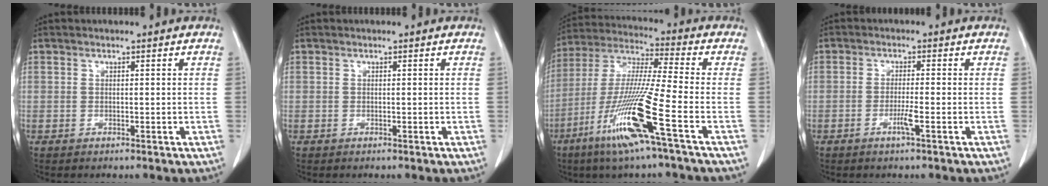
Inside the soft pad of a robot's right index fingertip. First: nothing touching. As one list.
[{"total": 0.0}, {"total": 15.6, "force": [-7.1, -1.1, 13.8], "torque": [-0.290, -0.028, -0.137]}, {"total": 2.5, "force": [-1.1, -0.3, 2.2], "torque": [-0.048, -0.003, -0.021]}]